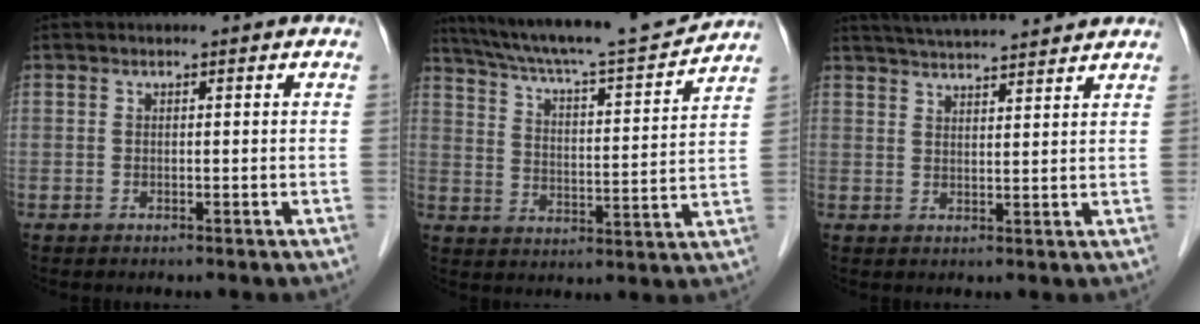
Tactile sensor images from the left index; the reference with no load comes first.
{"total": 18.1, "force": [16.6, 0.1, 7.1], "torque": [-0.125, -0.010, 0.250]}
{"total": 11.9, "force": [10.9, 0.6, 4.5], "torque": [-0.078, 0.025, 0.159]}